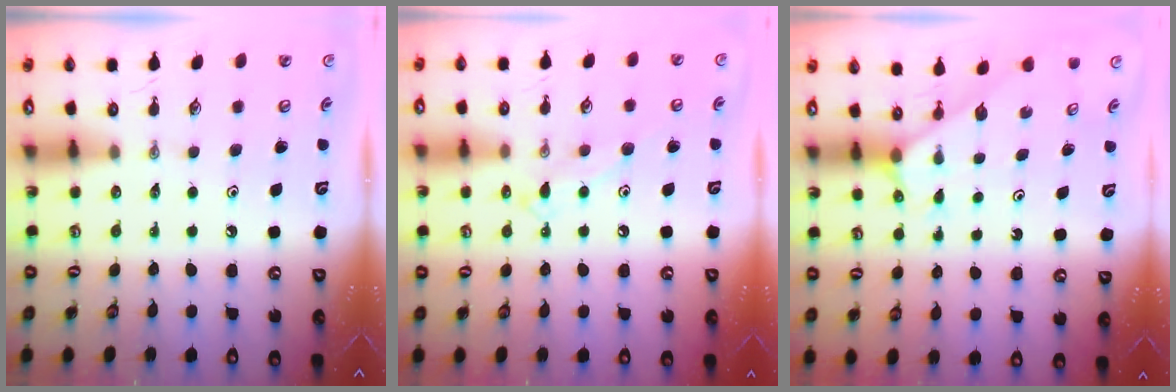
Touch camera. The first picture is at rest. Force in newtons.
{"total": 9.2, "press": 9.2, "slide": 0.7}
{"total": 2.9, "press": 2.9, "slide": 0.4}